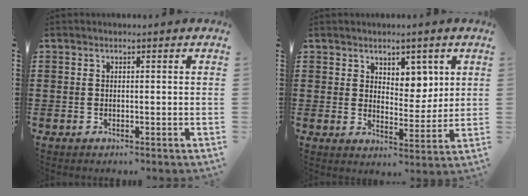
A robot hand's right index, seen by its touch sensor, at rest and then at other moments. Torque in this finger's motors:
{"motor_torque": [0.16, 0.28, 0.16, 0.01]}